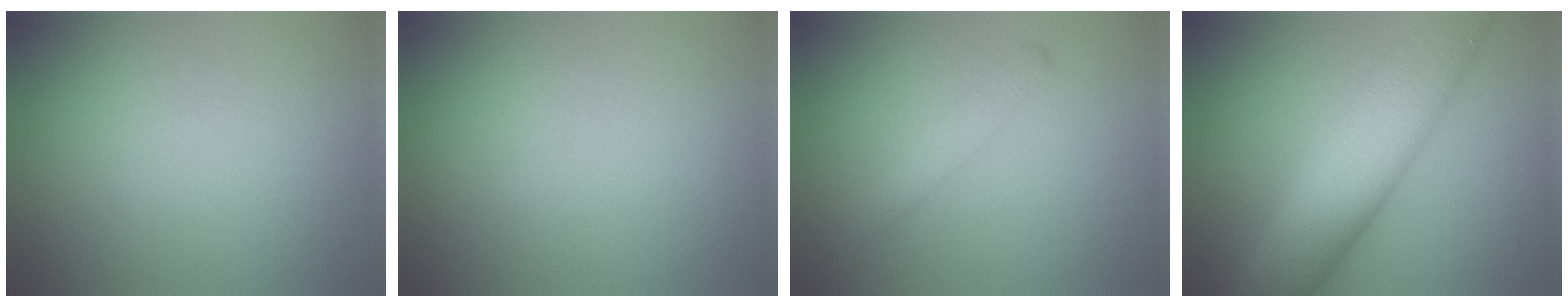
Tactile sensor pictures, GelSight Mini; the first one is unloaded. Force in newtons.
{"total": 0.0}
{"total": 1.6, "press": 1.6, "slide": 0.1}
{"total": 9.4, "press": 9.4, "slide": 0.1}